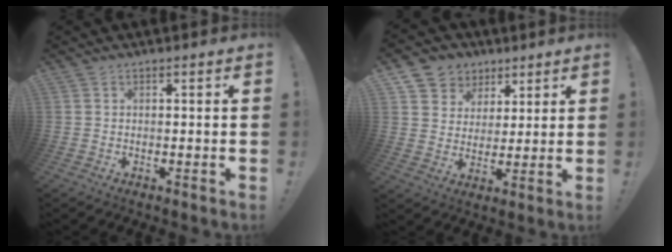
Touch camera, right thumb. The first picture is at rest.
{"total": 7.9, "force": [3.6, 7.0, 0.9], "torque": [-0.009, -0.028, 0.076]}